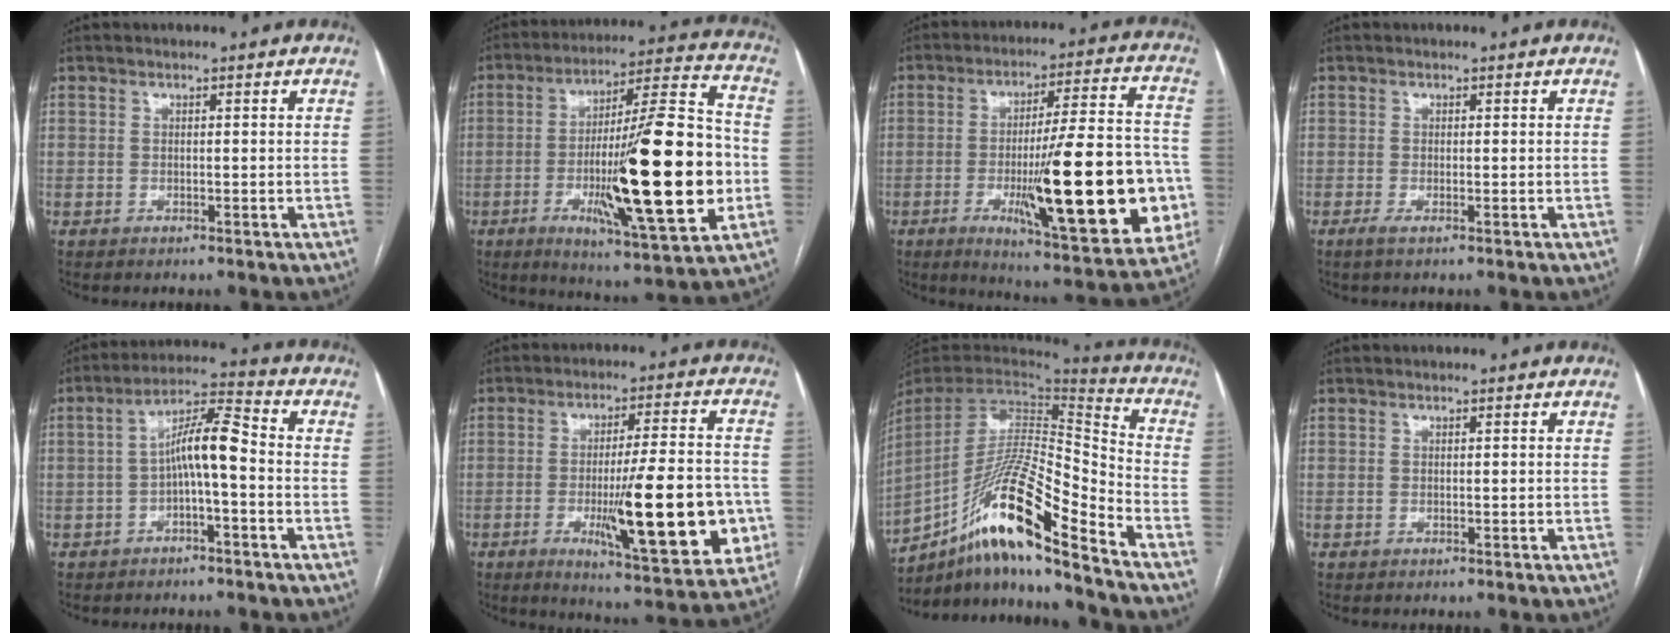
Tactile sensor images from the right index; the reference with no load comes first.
{"total": 24.9, "force": [-4.6, 2.5, 24.4], "torque": [-0.378, -0.009, -0.072]}
{"total": 24.6, "force": [-5.6, 3.9, 23.6], "torque": [-0.308, -0.004, -0.069]}
{"total": 0.9, "force": [-0.5, -0.1, 0.7], "torque": [-0.017, -0.002, -0.010]}
{"total": 7.5, "force": [-1.1, 1.1, 7.3], "torque": [-0.130, 0.029, -0.021]}
{"total": 18.6, "force": [-4.3, 3.0, 17.8], "torque": [-0.245, -0.009, -0.053]}
{"total": 19.9, "force": [-14.0, 0.7, 14.1], "torque": [-0.287, -0.001, -0.259]}
{"total": 0.0}